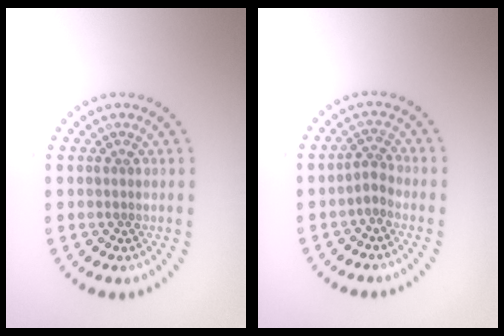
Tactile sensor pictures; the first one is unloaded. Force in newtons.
{"total": 1.7, "press": 1.2, "slide": 1.3}